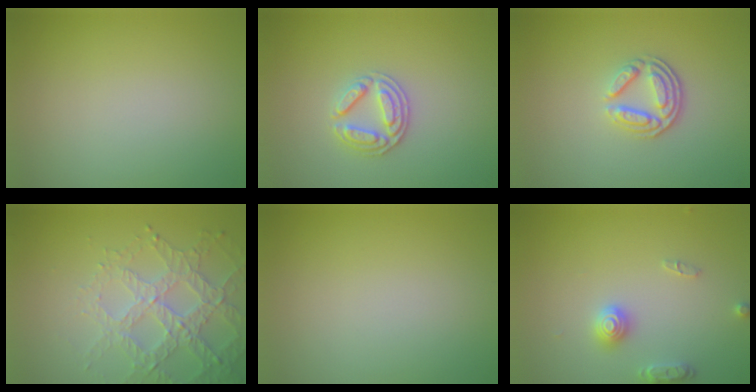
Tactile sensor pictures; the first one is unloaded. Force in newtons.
{"total": 2.7, "press": 2.7, "slide": 0.6}
{"total": 3.5, "press": 2.6, "slide": 2.4}
{"total": 4.5, "press": 4.0, "slide": 2.0}
{"total": 0.0}
{"total": 2.5, "press": 2.5, "slide": 0.4}